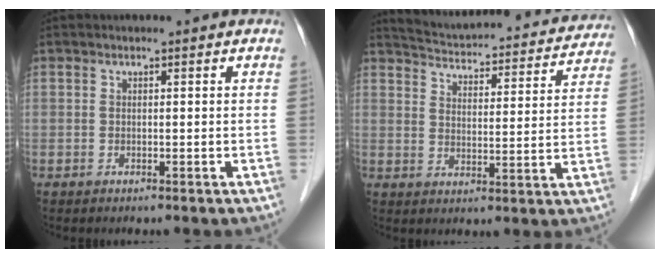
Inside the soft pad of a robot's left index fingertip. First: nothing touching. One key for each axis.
{"total": 22.7, "fx": 21.2, "fy": 4.7, "fz": 6.6, "tx": -0.102, "ty": -0.019, "tz": 0.266}